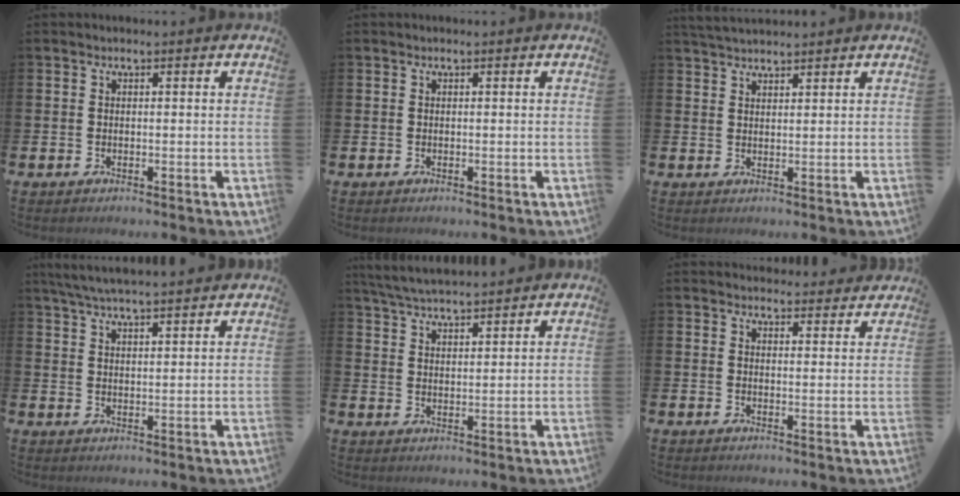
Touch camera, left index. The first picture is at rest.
{"total": 0.0}
{"total": 2.9, "force": [2.8, 0.5, 0.5], "torque": [-0.016, -0.006, 0.053]}
{"total": 5.2, "force": [4.9, 0.2, 1.6], "torque": [-0.051, -0.013, 0.091]}
{"total": 4.9, "force": [4.8, 0.3, 0.9], "torque": [-0.040, -0.020, 0.088]}
{"total": 3.0, "force": [2.9, 0.7, -0.1], "torque": [0.010, -0.020, 0.050]}